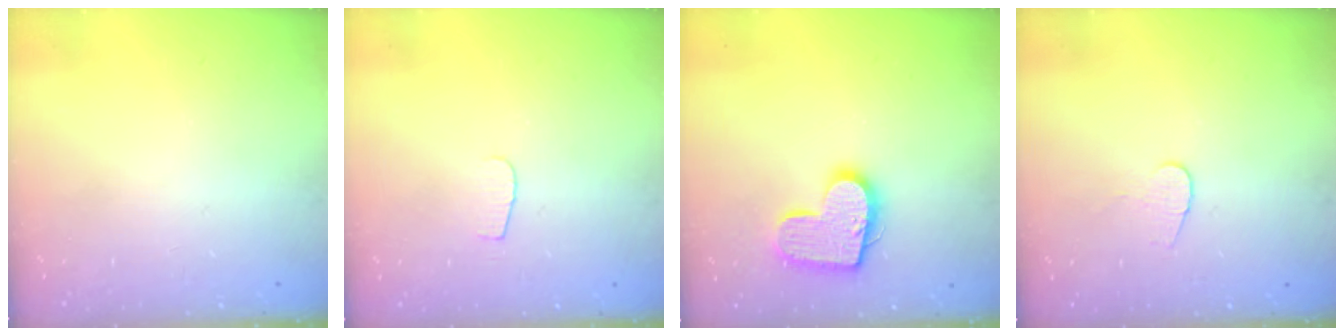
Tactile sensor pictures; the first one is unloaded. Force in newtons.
{"total": 4.0, "press": 4.0, "slide": 0.4}
{"total": 14.3, "press": 14.3, "slide": 0.8}
{"total": 4.7, "press": 4.6, "slide": 0.4}